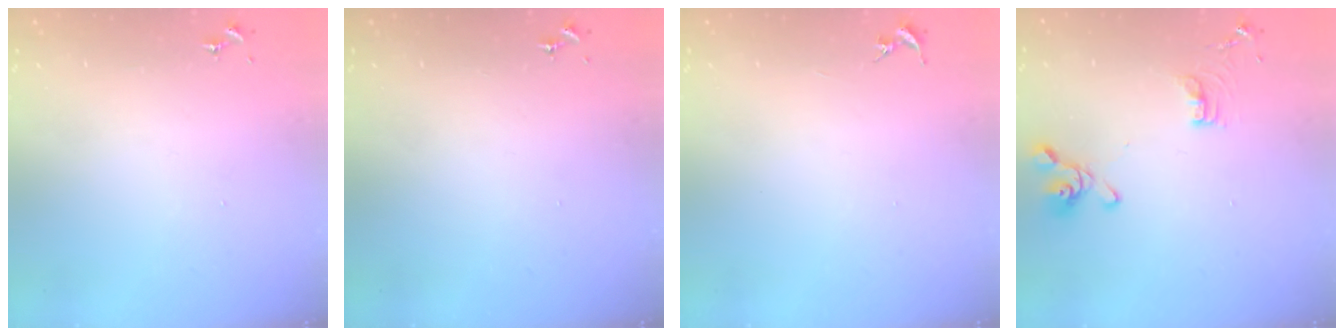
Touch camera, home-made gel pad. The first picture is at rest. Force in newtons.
{"total": 0.0}
{"total": 0.0}
{"total": 11.7, "press": 11.5, "slide": 2.1}